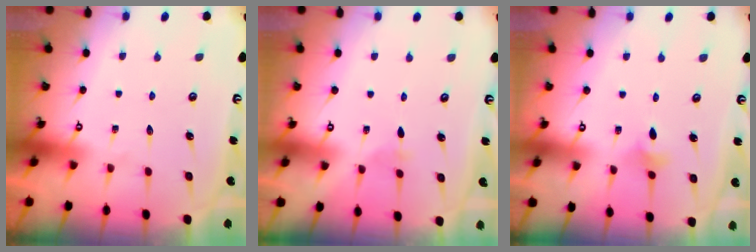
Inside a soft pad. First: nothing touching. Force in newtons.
{"total": 1.6, "press": 1.6, "slide": 0.4}
{"total": 2.6, "press": 2.5, "slide": 0.5}